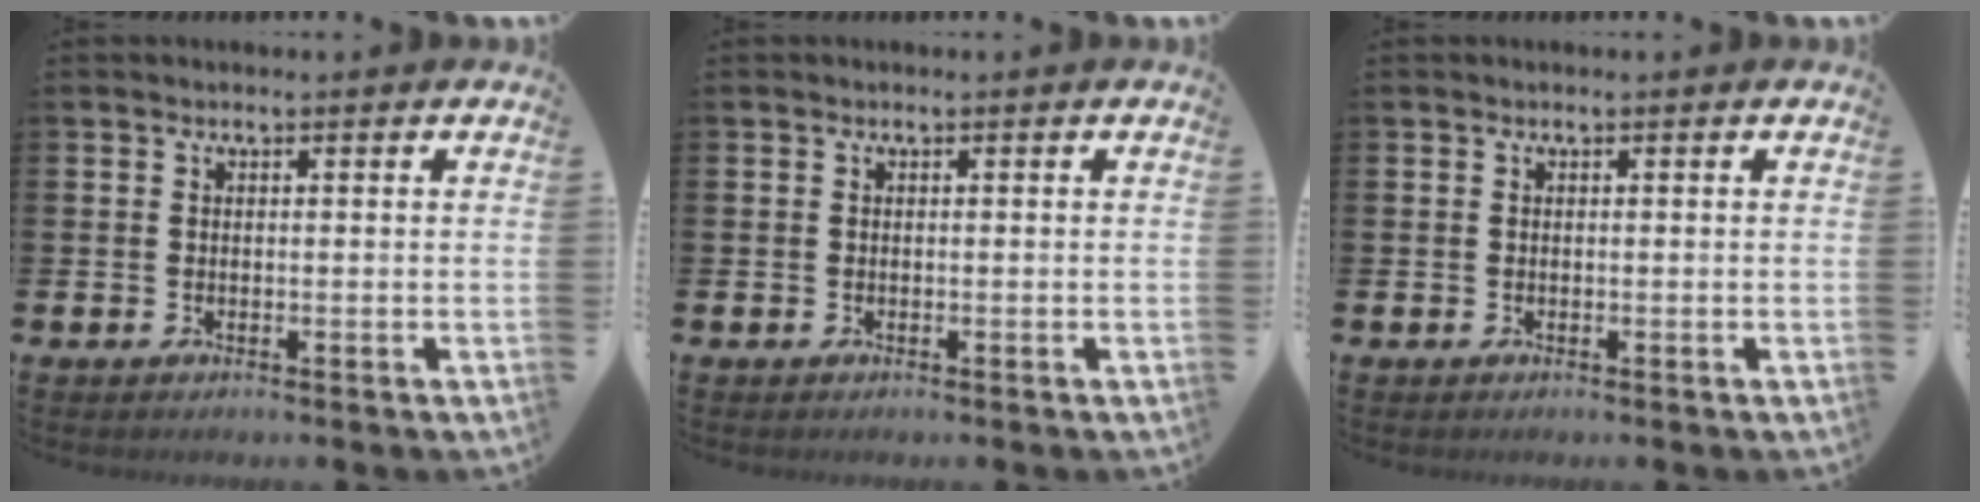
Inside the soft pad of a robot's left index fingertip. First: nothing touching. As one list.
[{"total": 0.0}, {"total": 0.0}]